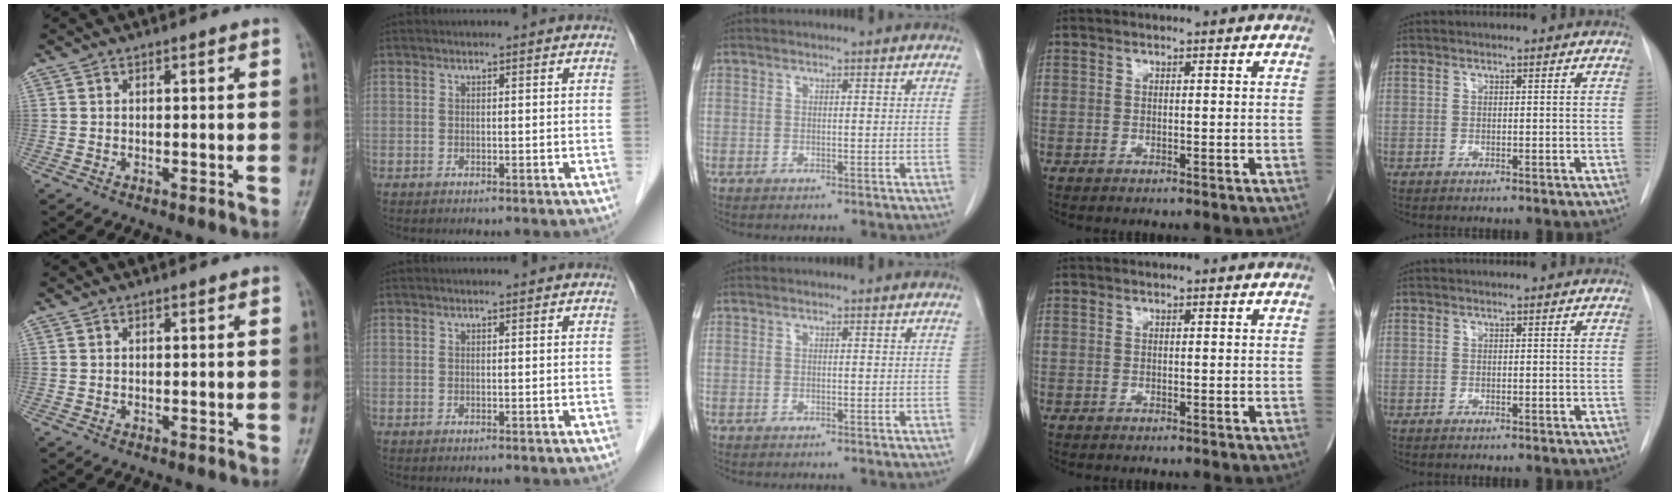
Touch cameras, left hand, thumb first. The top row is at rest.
{}